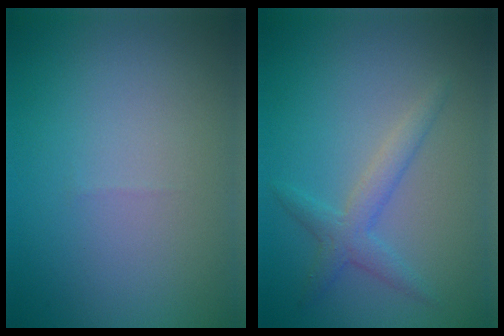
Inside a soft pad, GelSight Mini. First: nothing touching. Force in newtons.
{"total": 2.4, "press": 2.4, "slide": 0.0}